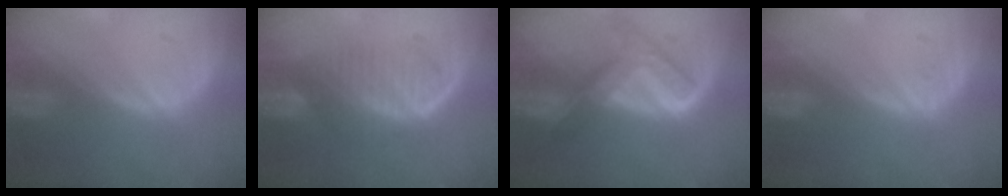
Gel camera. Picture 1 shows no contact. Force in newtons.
{"total": 6.2, "press": 6.1, "slide": 1.0}
{"total": 8.0, "press": 6.7, "slide": 4.3}
{"total": 0.5, "press": 0.5, "slide": 0.2}